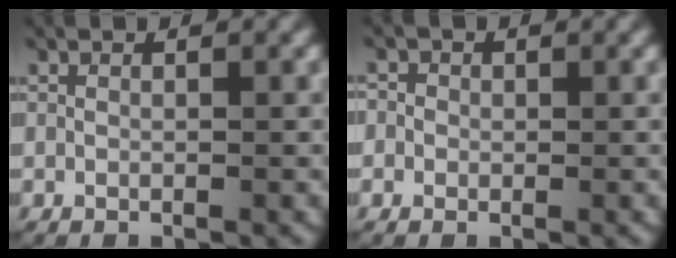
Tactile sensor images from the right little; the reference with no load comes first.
{"total": 2.0, "force": [0.0, 2.0, 0.4], "torque": [-0.009, 0.001, -0.008]}